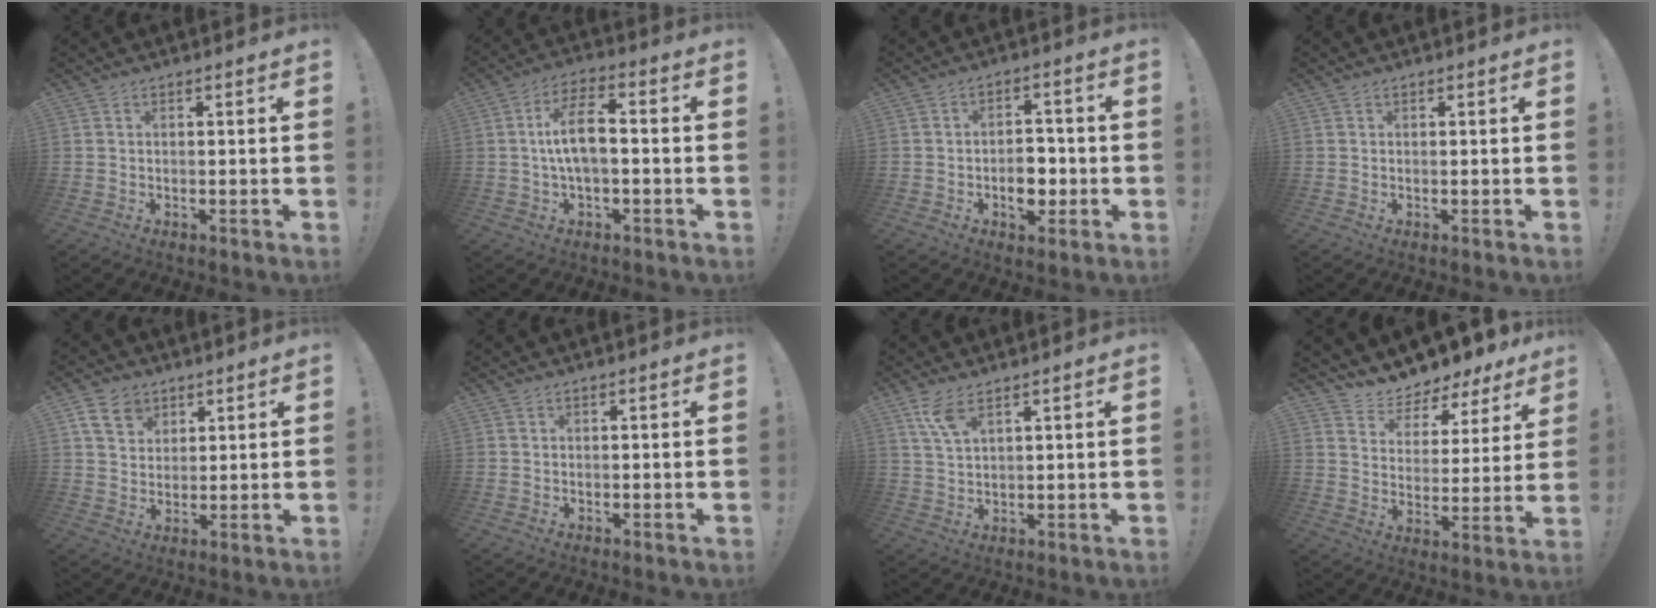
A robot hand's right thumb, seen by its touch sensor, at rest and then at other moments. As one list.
[{"total": 9.9, "force": [-0.4, 4.1, 9.0], "torque": [-0.163, 0.011, -0.006]}, {"total": 8.2, "force": [-2.4, 5.7, 5.4], "torque": [-0.077, 0.014, -0.041]}, {"total": 0.0}, {"total": 8.7, "force": [4.8, 6.3, 3.5], "torque": [-0.050, -0.022, 0.094]}, {"total": 0.0}, {"total": 6.2, "force": [3.9, 1.8, 4.5], "torque": [-0.089, -0.012, 0.070]}, {"total": 7.5, "force": [7.1, 2.5, 0.6], "torque": [-0.019, -0.078, 0.126]}]